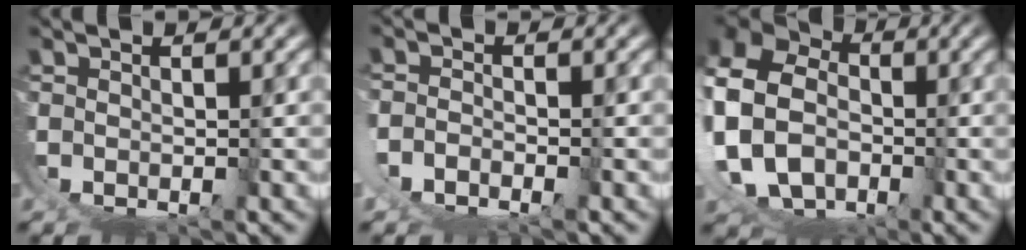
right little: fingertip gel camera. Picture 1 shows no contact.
{"total": 1.3, "force": [-0.8, 0.2, 1.0], "torque": [-0.023, -0.004, -0.017]}
{"total": 13.4, "force": [1.3, 11.0, 7.6], "torque": [-0.165, -0.018, 0.011]}